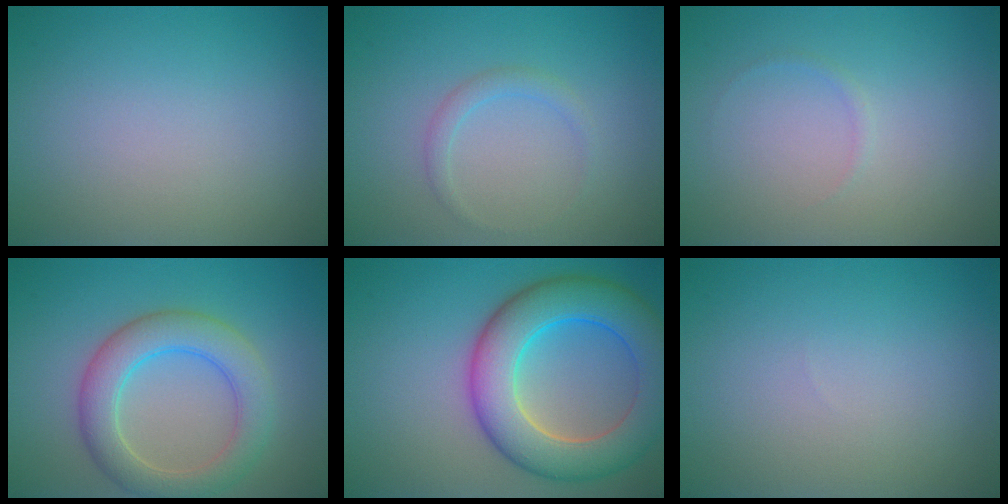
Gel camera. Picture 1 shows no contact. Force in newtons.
{"total": 1.3, "press": 1.3, "slide": 0.0}
{"total": 1.2, "press": 1.2, "slide": 0.2}
{"total": 5.4, "press": 5.4, "slide": 0.2}
{"total": 9.3, "press": 9.3, "slide": 0.3}
{"total": 0.0}